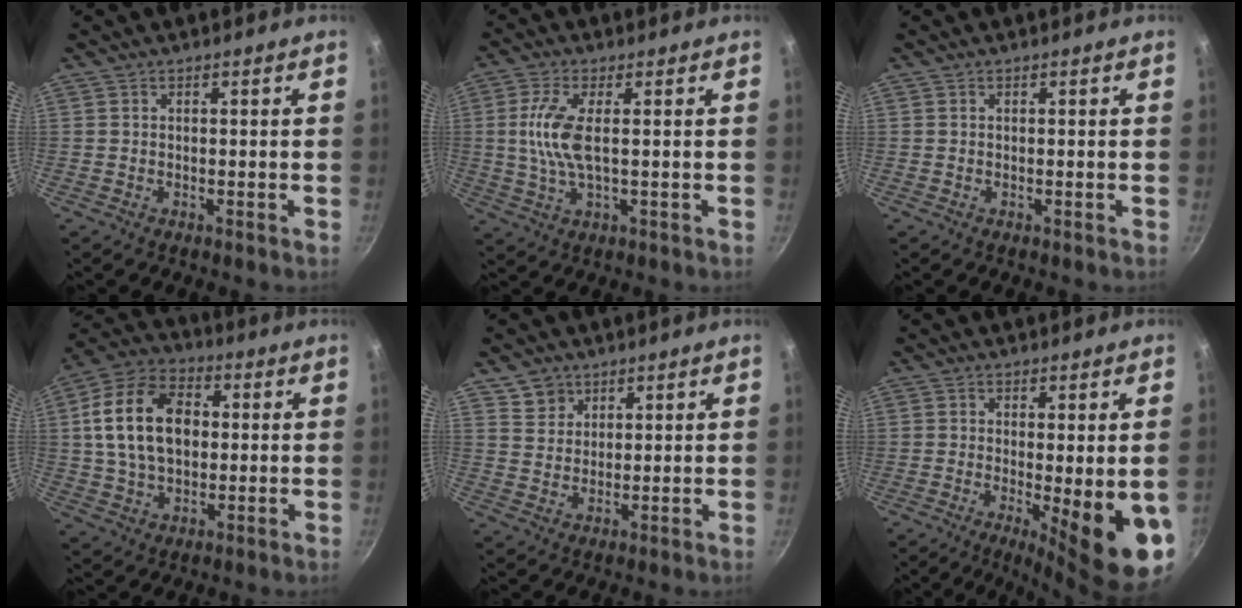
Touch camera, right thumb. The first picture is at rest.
{"total": 7.9, "force": [0.6, 2.8, 7.4], "torque": [-0.166, 0.001, 0.011]}
{"total": 0.0}
{"total": 16.8, "force": [2.0, 11.4, 12.1], "torque": [-0.195, 0.020, 0.024]}
{"total": 4.6, "force": [2.9, 3.5, 0.7], "torque": [0.011, -0.003, 0.056]}
{"total": 13.5, "force": [-3.0, 3.2, 12.8], "torque": [-0.157, -0.016, -0.031]}